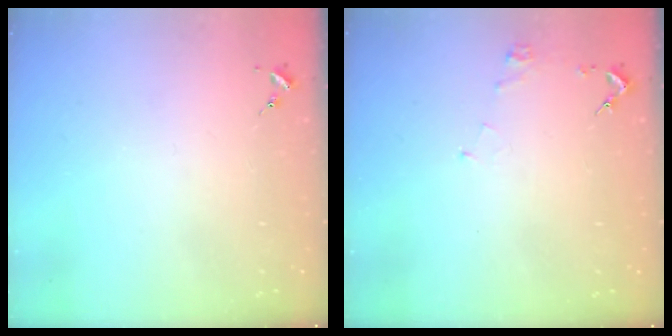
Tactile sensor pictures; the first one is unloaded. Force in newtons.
{"total": 3.7, "press": 3.7, "slide": 0.5}